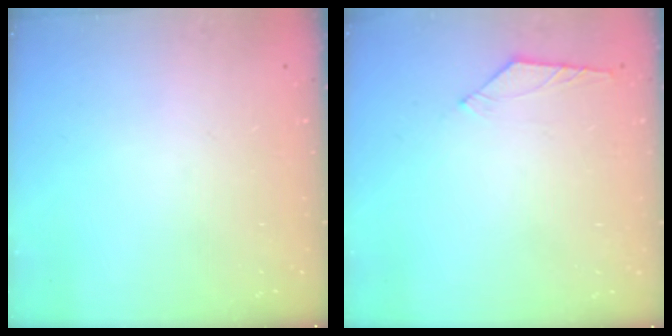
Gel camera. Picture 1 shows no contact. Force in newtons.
{"total": 4.5, "press": 4.4, "slide": 0.7}